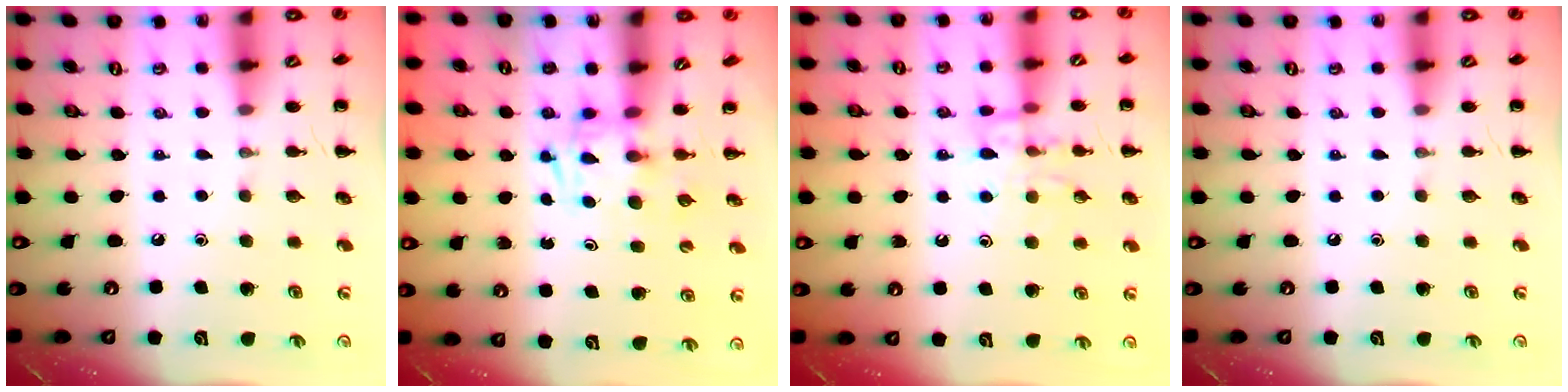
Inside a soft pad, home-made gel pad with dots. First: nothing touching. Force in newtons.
{"total": 2.9, "press": 2.9, "slide": 0.1}
{"total": 12.4, "press": 12.4, "slide": 0.9}
{"total": 0.0}